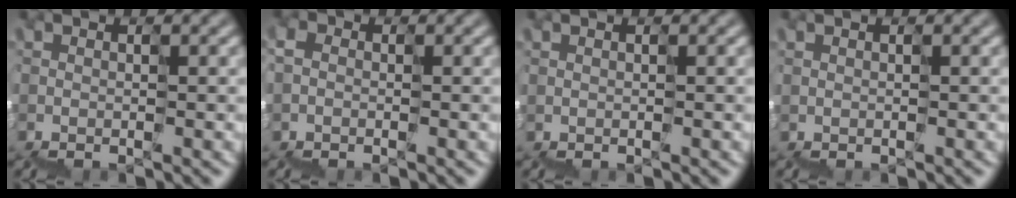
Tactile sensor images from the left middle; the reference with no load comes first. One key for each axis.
{"total": 1.1, "fx": -0.9, "fy": 0.6, "fz": 0.1, "tx": -0.029, "ty": 0.004, "tz": -0.013}
{"total": 0.0}
{"total": 0.0}